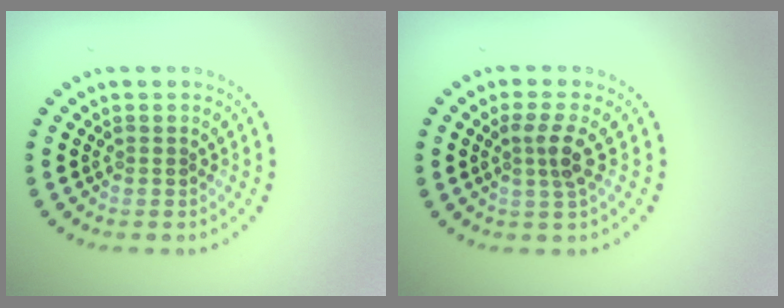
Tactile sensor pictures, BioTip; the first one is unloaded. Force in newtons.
{"total": 2.3, "press": 1.8, "slide": 1.5}